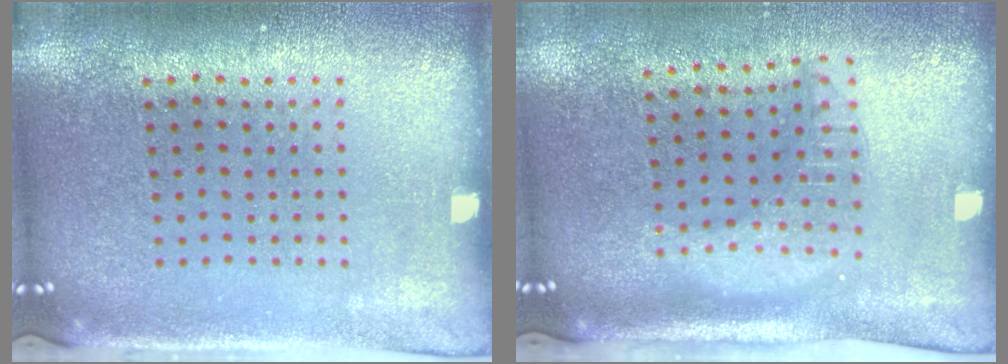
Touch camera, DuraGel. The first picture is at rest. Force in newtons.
{"total": 1.9, "press": 1.5, "slide": 1.1}